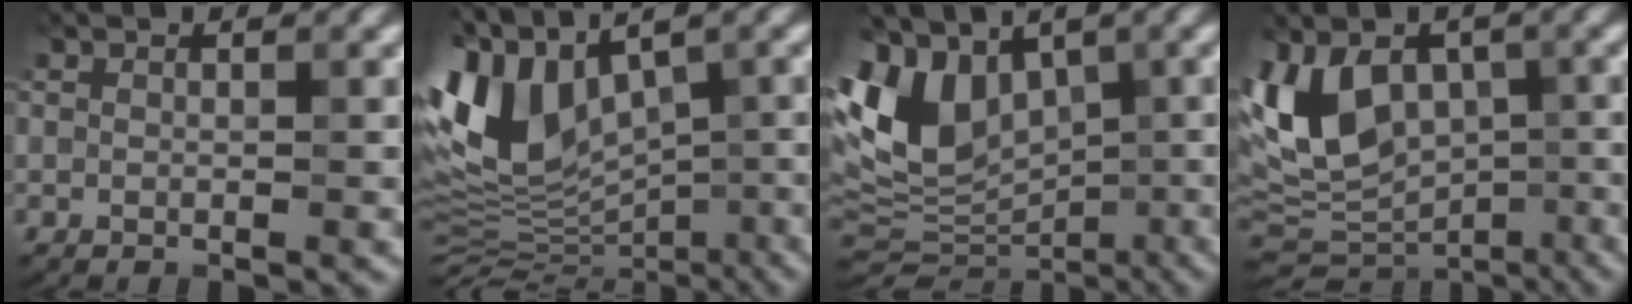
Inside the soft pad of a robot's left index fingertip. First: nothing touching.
{"total": 11.0, "force": [2.4, 6.4, 8.6], "torque": [-0.178, 0.005, 0.049]}
{"total": 11.5, "force": [1.4, 8.0, 8.2], "torque": [-0.185, 0.004, 0.025]}
{"total": 10.4, "force": [-0.4, 7.1, 7.5], "torque": [-0.136, -0.001, -0.009]}